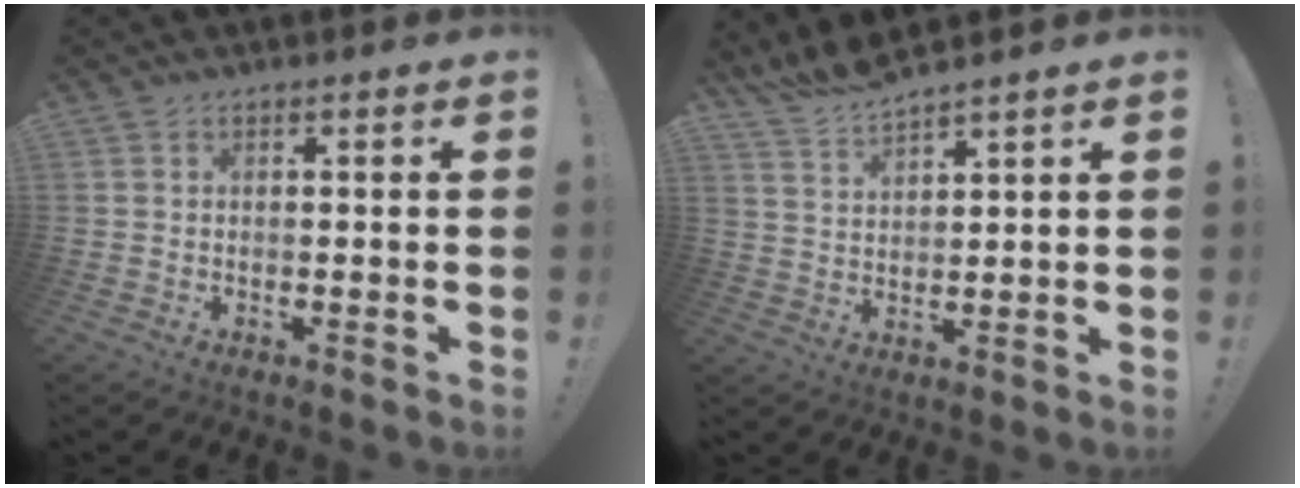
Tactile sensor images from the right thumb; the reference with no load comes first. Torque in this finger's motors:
{"motor_torque": [0.20, 0.66, 0.18, 0.20, 0.11]}